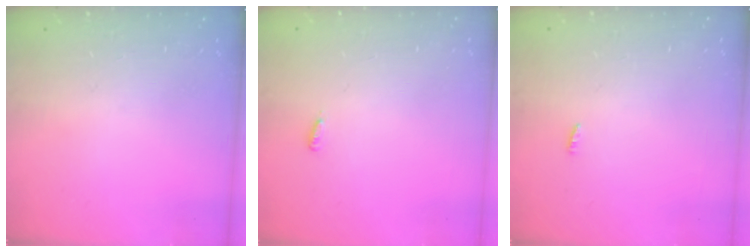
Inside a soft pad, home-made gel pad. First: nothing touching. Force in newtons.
{"total": 2.7, "press": 2.6, "slide": 0.9}
{"total": 6.6, "press": 2.7, "slide": 6.1}